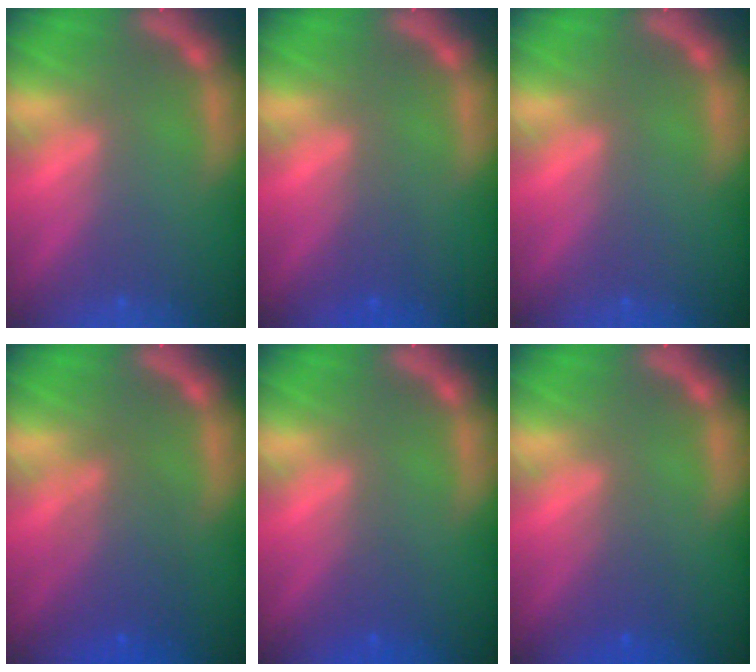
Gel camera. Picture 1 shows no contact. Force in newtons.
{"total": 1.5}
{"total": 0.0}
{"total": 4.6}
{"total": 1.5}
{"total": 2.0}